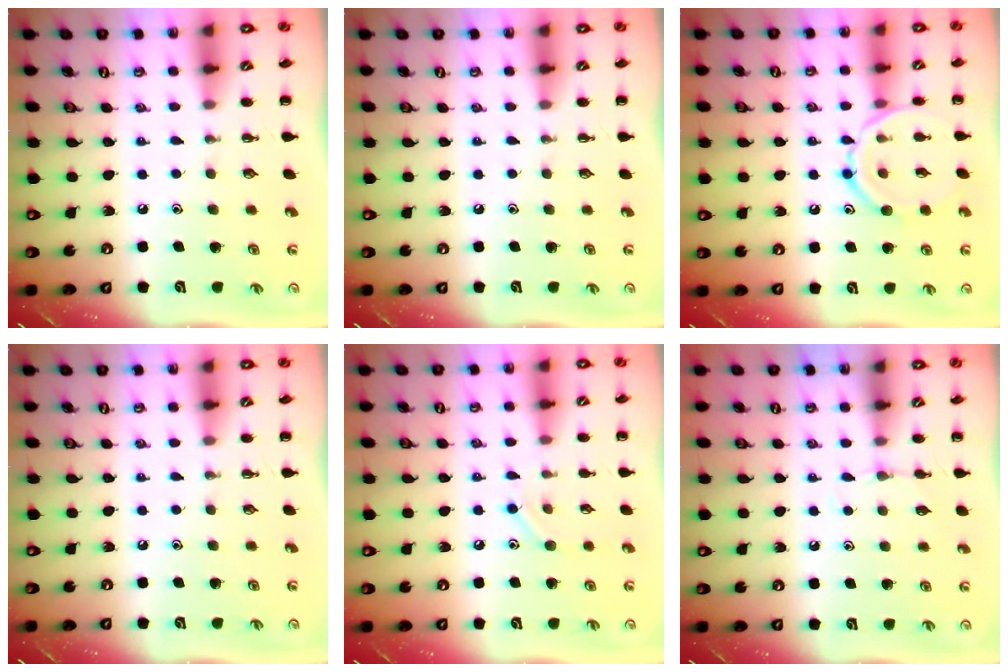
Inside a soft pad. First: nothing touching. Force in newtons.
{"total": 0.0}
{"total": 12.1, "press": 12.1, "slide": 0.3}
{"total": 0.0}
{"total": 7.2, "press": 7.1, "slide": 1.4}
{"total": 3.8, "press": 3.6, "slide": 1.2}